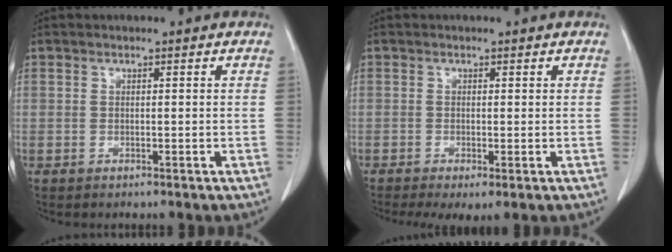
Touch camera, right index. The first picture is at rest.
{"total": 3.5, "force": [-1.8, 1.1, 2.8], "torque": [-0.049, -0.013, -0.026]}